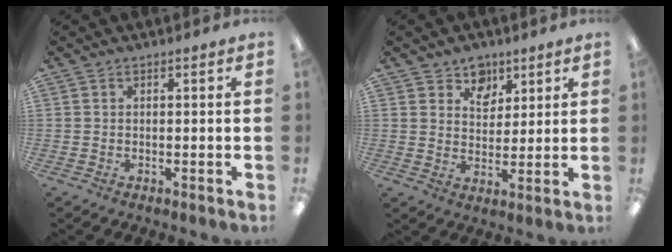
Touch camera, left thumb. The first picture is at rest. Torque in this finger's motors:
{"motor_torque": [-0.14, 0.12, -0.51, 0.06, 0.04]}